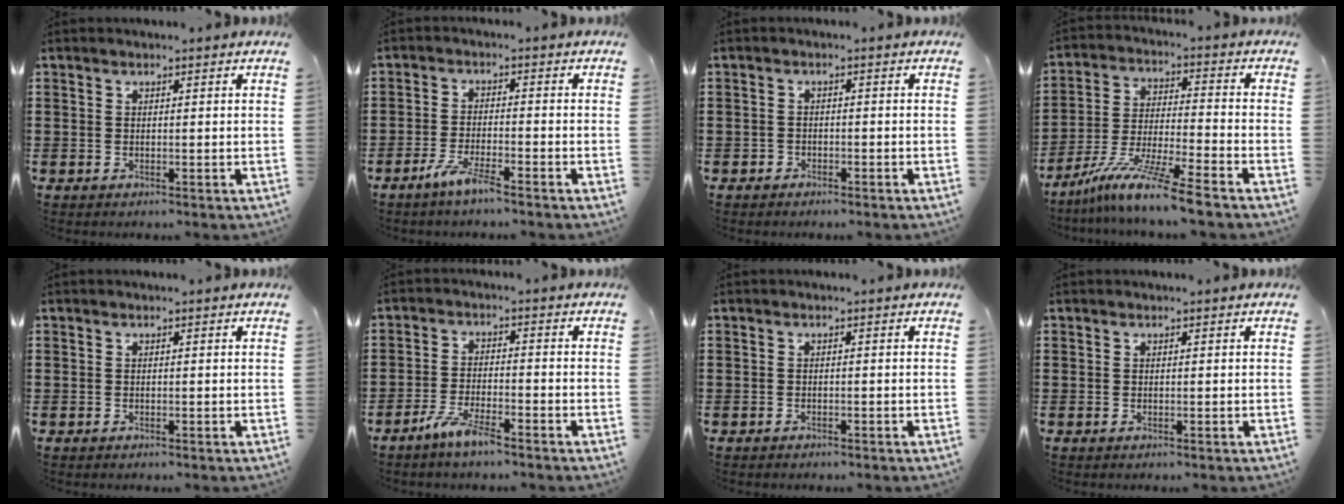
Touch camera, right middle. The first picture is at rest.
{"total": 4.2, "force": [-3.0, 0.2, 2.9], "torque": [-0.059, -0.004, -0.055]}
{"total": 1.3, "force": [-1.2, 0.5, 0.0], "torque": [-0.004, 0.004, -0.027]}
{"total": 10.5, "force": [-8.7, -0.7, 5.8], "torque": [-0.116, -0.005, -0.174]}
{"total": 0.0}
{"total": 4.7, "force": [-3.5, 0.3, 3.1], "torque": [-0.071, -0.010, -0.066]}
{"total": 0.7, "force": [-0.6, 0.2, 0.1], "torque": [-0.002, 0.000, -0.014]}
{"total": 0.0}